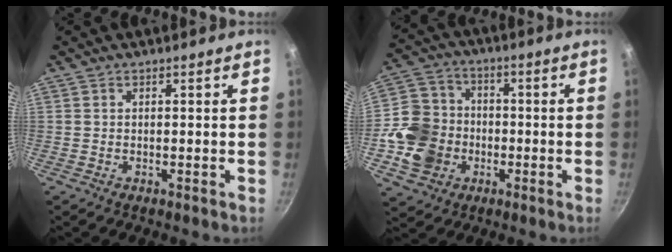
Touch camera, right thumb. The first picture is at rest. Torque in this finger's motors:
{"motor_torque": [1.50, 1.43, 0.78, -0.15, 0.06]}